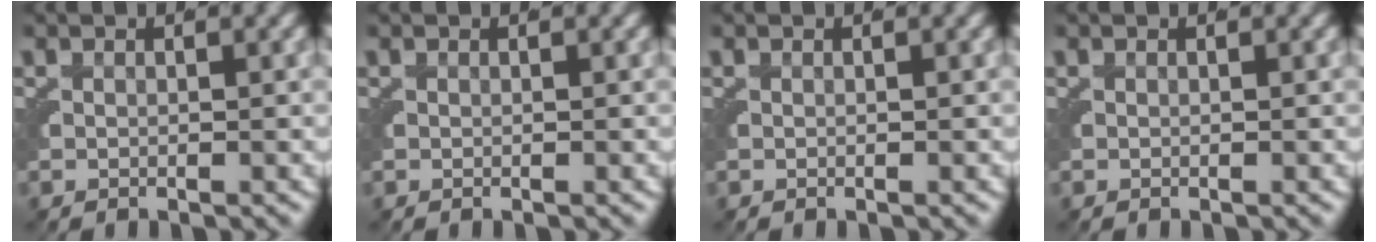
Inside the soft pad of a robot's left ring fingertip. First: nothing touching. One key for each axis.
{"total": 1.7, "fx": -0.1, "fy": -1.6, "fz": -0.5, "tx": 0.016, "ty": -0.011, "tz": 0.010}
{"total": 0.0}
{"total": 0.0}